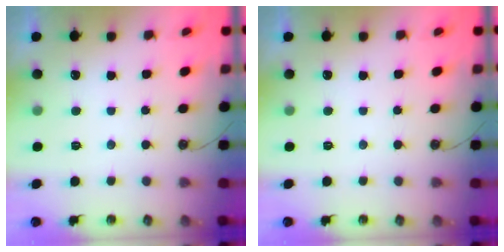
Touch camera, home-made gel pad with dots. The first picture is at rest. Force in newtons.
{"total": 0.0}